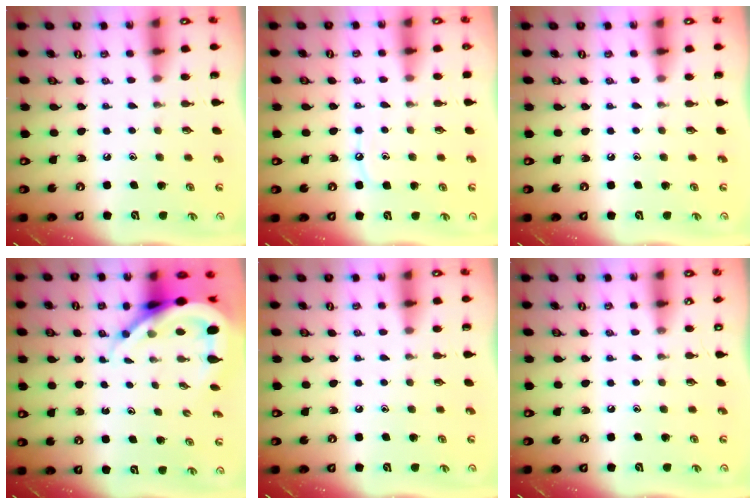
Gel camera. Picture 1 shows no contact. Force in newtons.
{"total": 6.8, "press": 6.7, "slide": 0.9}
{"total": 0.0}
{"total": 10.3, "press": 10.3, "slide": 1.2}
{"total": 0.0}
{"total": 0.0}